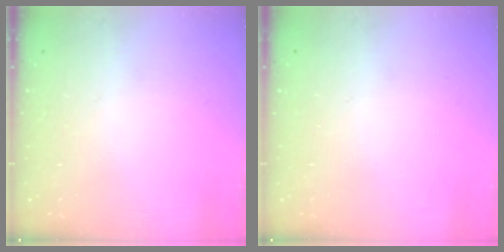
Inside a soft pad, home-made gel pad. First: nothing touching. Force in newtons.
{"total": 0.0}